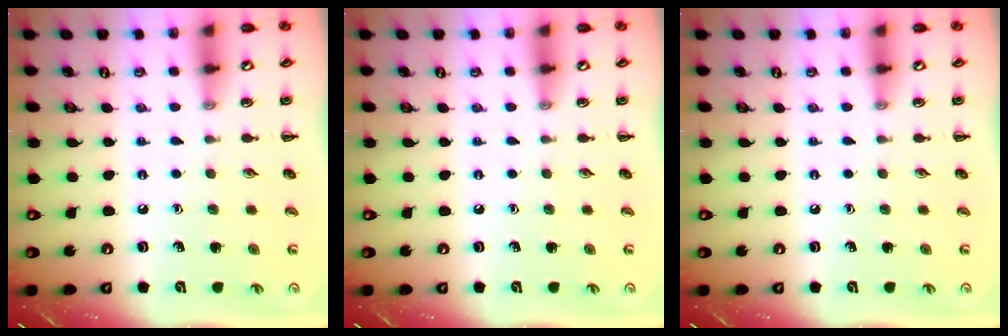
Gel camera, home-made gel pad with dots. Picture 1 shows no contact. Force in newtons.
{"total": 0.0}
{"total": 0.0}